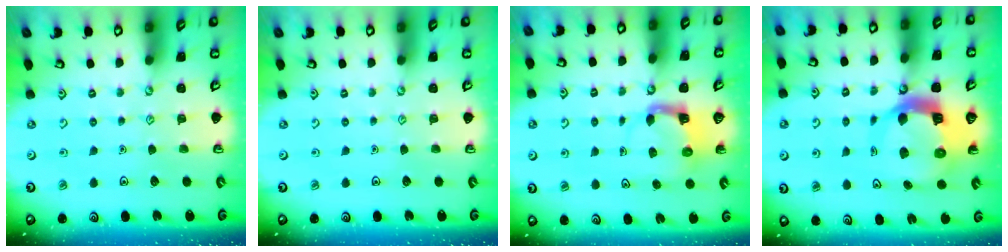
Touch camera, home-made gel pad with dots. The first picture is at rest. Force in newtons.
{"total": 0.0}
{"total": 4.0, "press": 3.9, "slide": 0.6}
{"total": 11.2, "press": 11.1, "slide": 1.7}